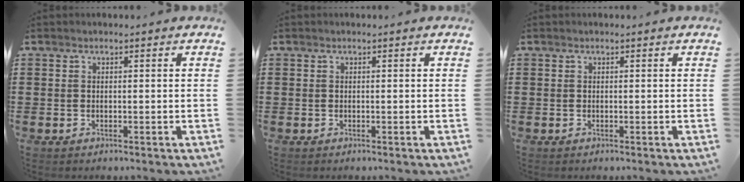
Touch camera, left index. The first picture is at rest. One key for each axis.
{"total": 0.0}
{"total": 0.0}